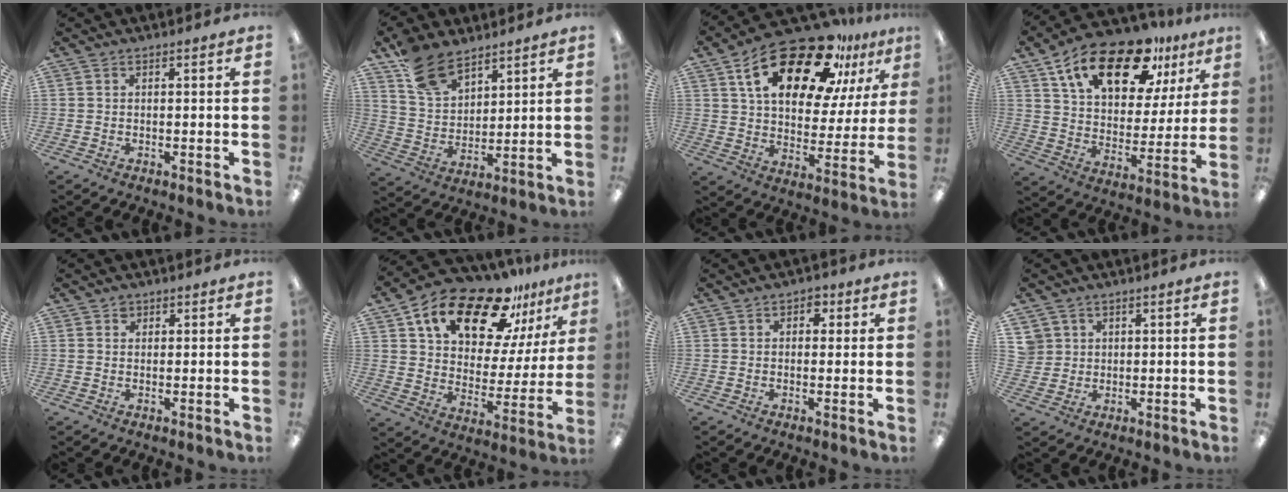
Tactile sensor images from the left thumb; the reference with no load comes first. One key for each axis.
{"total": 12.9, "fx": 9.3, "fy": 7.0, "fz": 5.5, "tx": -0.115, "ty": -0.037, "tz": 0.180}
{"total": 24.4, "fx": 15.1, "fy": 11.4, "fz": 15.4, "tx": -0.249, "ty": -0.076, "tz": 0.255}
{"total": 20.7, "fx": 13.1, "fy": 9.7, "fz": 12.7, "tx": -0.214, "ty": -0.063, "tz": 0.227}
{"total": 1.7, "fx": 0.9, "fy": 1.4, "fz": 0.4, "tx": -0.001, "ty": -0.001, "tz": 0.014}
{"total": 20.6, "fx": 14.8, "fy": 8.9, "fz": 11.2, "tx": -0.196, "ty": -0.094, "tz": 0.255}
{"total": 2.7, "fx": 0.7, "fy": 2.3, "fz": 1.3, "tx": -0.008, "ty": 0.003, "tz": 0.007}
{"total": 4.5, "fx": 1.6, "fy": 4.2, "fz": 0.0, "tx": -0.010, "ty": 0.006, "tz": 0.032}